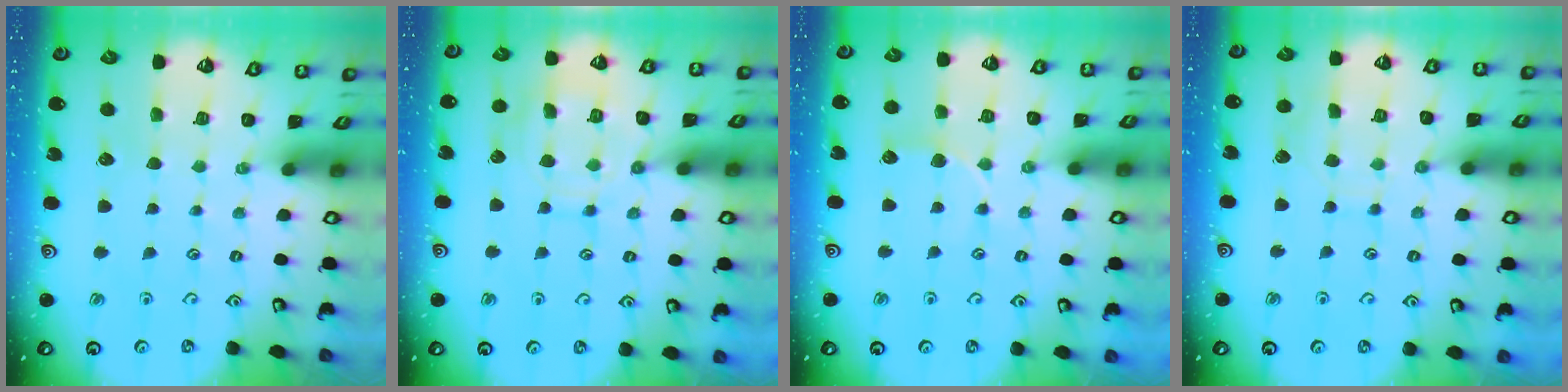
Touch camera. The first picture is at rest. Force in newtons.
{"total": 12.4, "press": 12.3, "slide": 1.1}
{"total": 5.2, "press": 5.1, "slide": 0.6}
{"total": 6.8, "press": 6.8, "slide": 0.6}